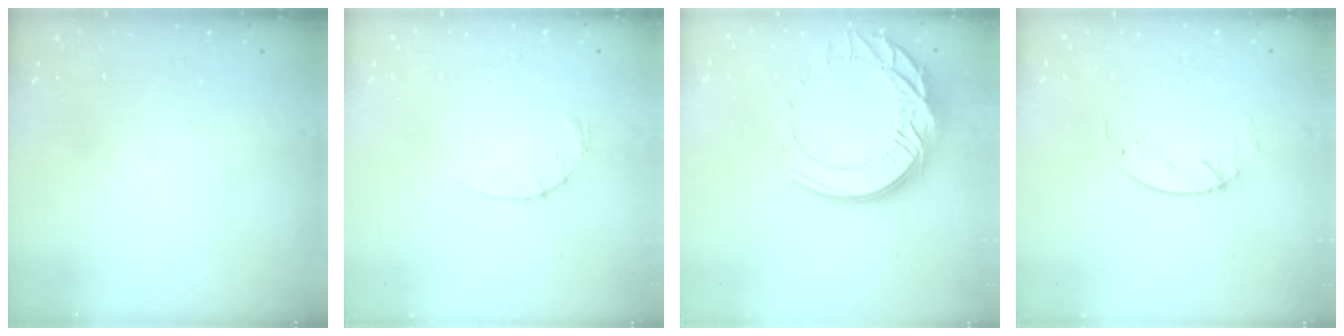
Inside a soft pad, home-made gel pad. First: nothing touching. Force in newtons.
{"total": 3.7, "press": 3.6, "slide": 0.5}
{"total": 17.9, "press": 17.8, "slide": 1.7}
{"total": 2.0, "press": 2.0, "slide": 0.2}